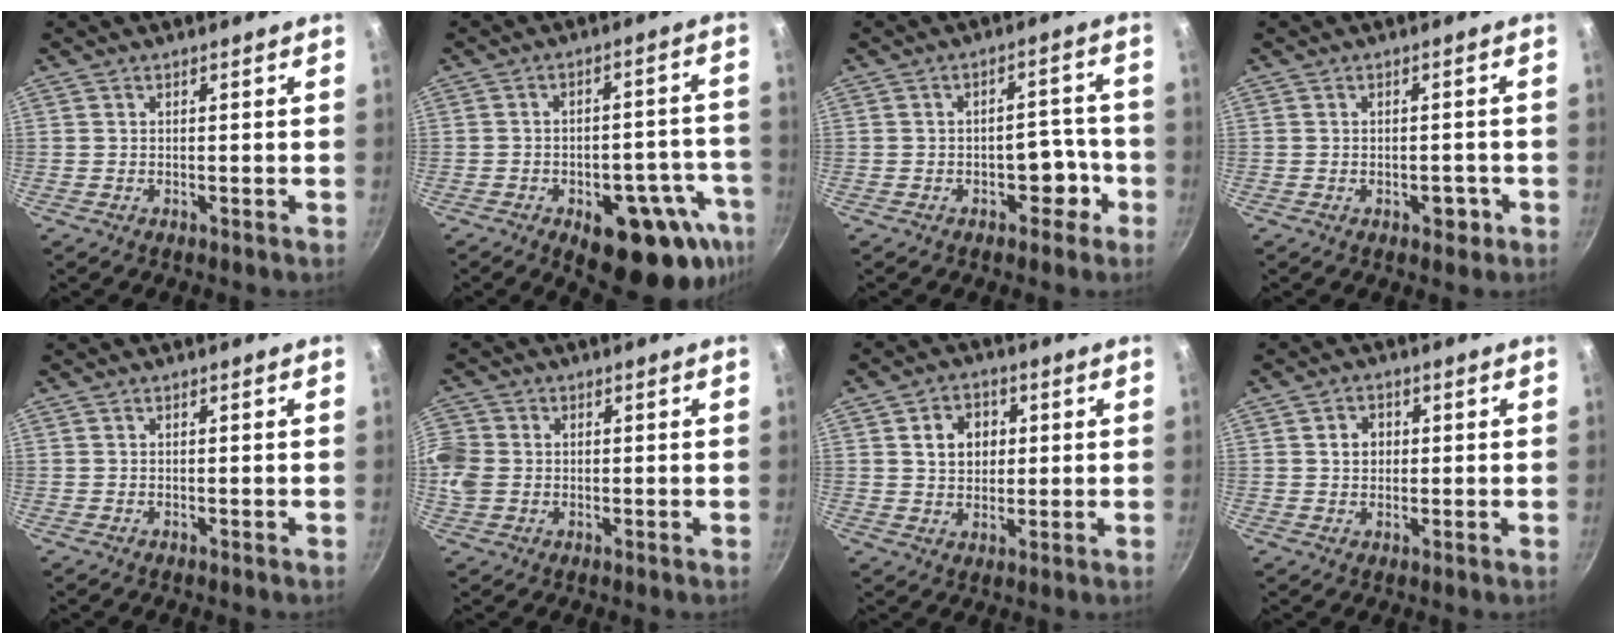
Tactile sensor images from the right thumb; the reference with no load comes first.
{"total": 18.9, "force": [-9.1, 8.9, 14.0], "torque": [-0.107, 0.031, -0.112]}
{"total": 6.1, "force": [-2.7, 4.1, 3.7], "torque": [-0.004, 0.038, -0.028]}
{"total": 2.7, "force": [-1.2, 1.7, 1.8], "torque": [-0.005, 0.010, -0.014]}
{"total": 0.0}
{"total": 8.3, "force": [0.4, 7.1, 4.2], "torque": [-0.095, 0.005, -0.001]}
{"total": 7.2, "force": [1.7, 5.8, 4.0], "torque": [-0.039, 0.005, 0.026]}
{"total": 3.7, "force": [0.6, 3.1, 1.8], "torque": [-0.012, 0.006, 0.009]}